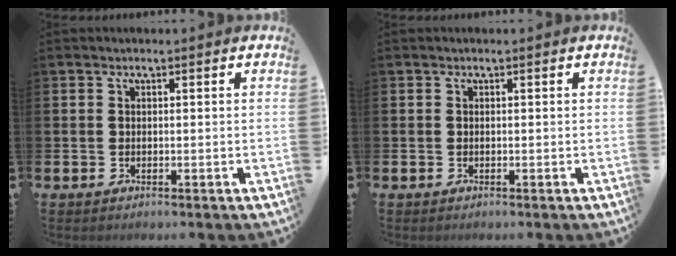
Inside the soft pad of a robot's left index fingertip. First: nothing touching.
{"total": 0.0}